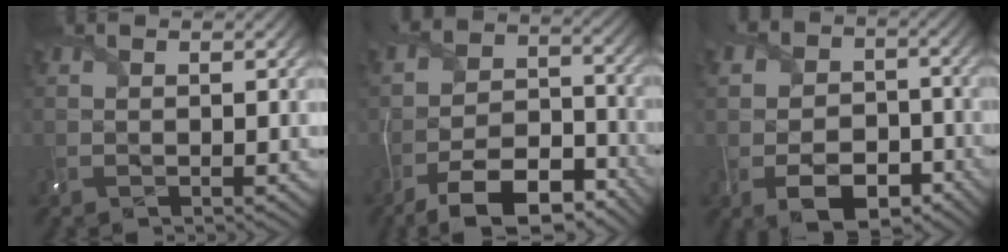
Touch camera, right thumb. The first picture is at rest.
{"total": 12.4, "force": [-9.6, 4.9, 6.2], "torque": [-0.096, -0.007, -0.180]}
{"total": 8.3, "force": [-4.2, 5.8, 4.2], "torque": [-0.056, -0.015, -0.083]}